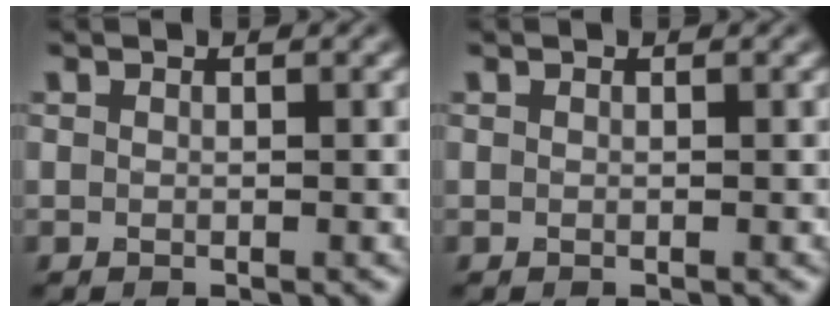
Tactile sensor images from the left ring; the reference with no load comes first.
{"total": 0.0}